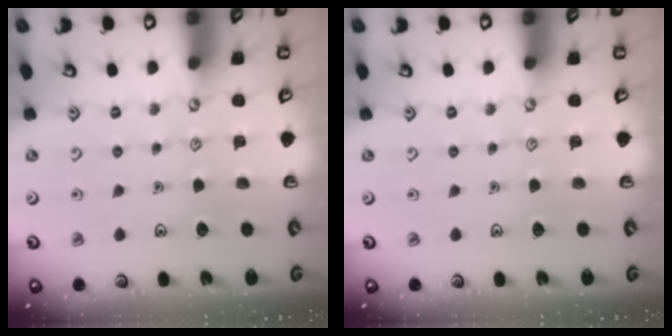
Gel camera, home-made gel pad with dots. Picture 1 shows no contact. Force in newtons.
{"total": 0.0}